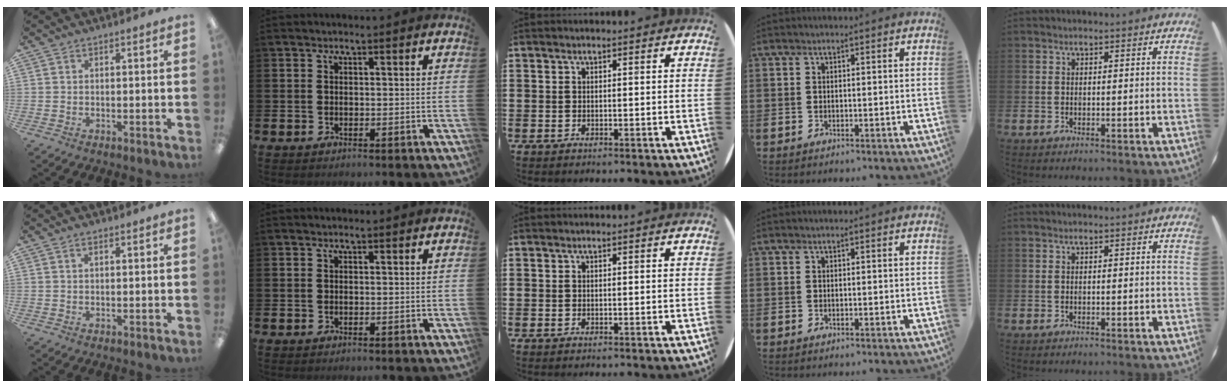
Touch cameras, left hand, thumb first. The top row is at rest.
{"thumb": {"total": 1.0, "force": [0.5, 0.4, 0.8], "torque": [-0.008, -0.001, 0.007]}}